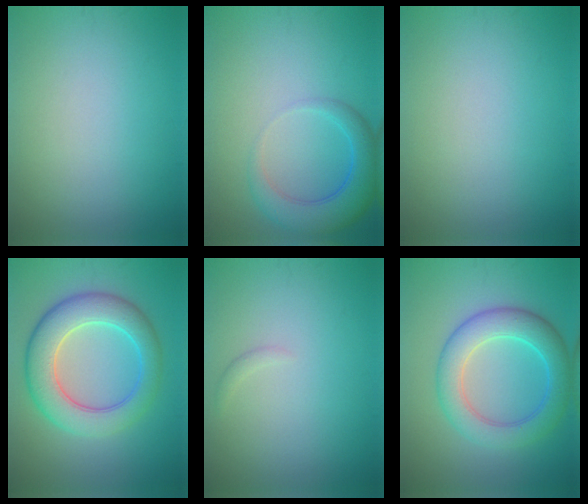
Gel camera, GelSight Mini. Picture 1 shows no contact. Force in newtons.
{"total": 4.8, "press": 4.7, "slide": 0.5}
{"total": 0.0}
{"total": 7.5, "press": 7.5, "slide": 0.3}
{"total": 0.6, "press": 0.6, "slide": 0.1}
{"total": 5.9, "press": 5.9, "slide": 0.0}